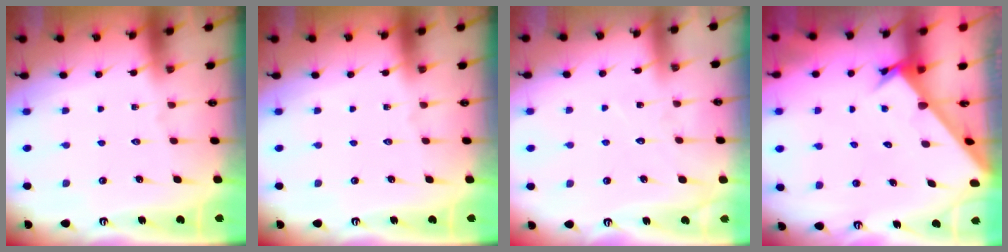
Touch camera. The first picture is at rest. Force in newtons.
{"total": 0.0}
{"total": 5.3, "press": 5.2, "slide": 0.6}
{"total": 2.6, "press": 2.6, "slide": 0.3}